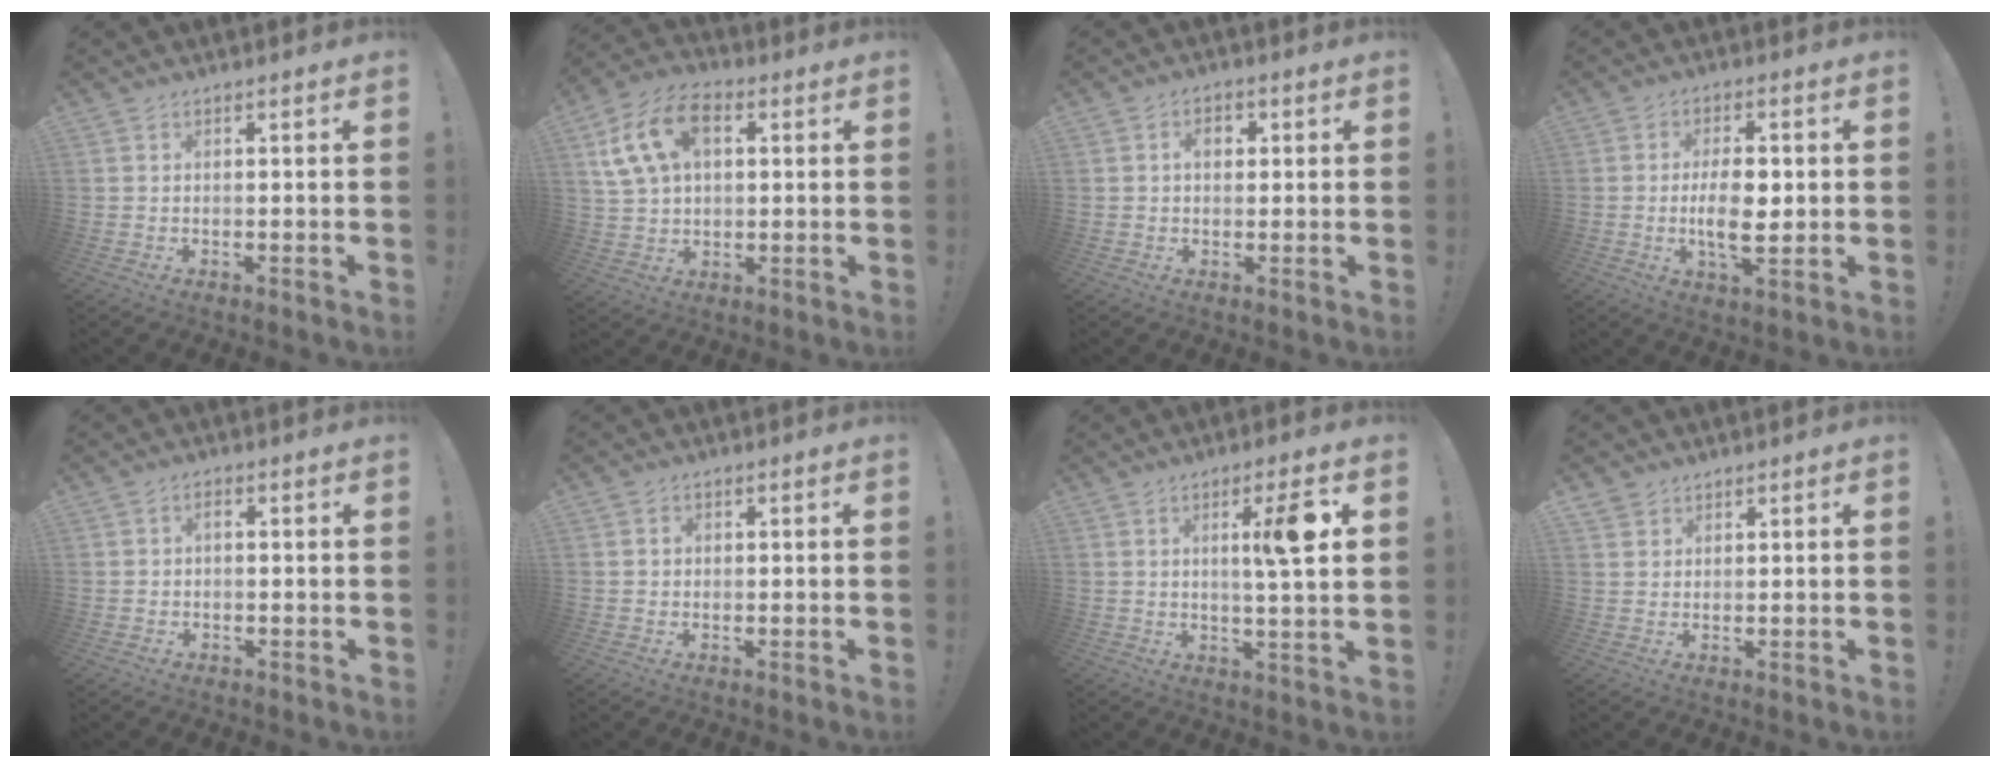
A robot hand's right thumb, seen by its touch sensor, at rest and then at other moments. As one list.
[{"total": 15.4, "force": [5.3, 10.3, 10.1], "torque": [-0.186, -0.005, 0.103]}, {"total": 3.9, "force": [0.8, 2.6, 2.8], "torque": [-0.035, 0.002, 0.008]}, {"total": 9.9, "force": [-0.4, 4.3, 9.0], "torque": [-0.148, -0.010, -0.014]}, {"total": 2.2, "force": [0.0, 2.0, 0.8], "torque": [-0.009, -0.002, -0.001]}, {"total": 1.0, "force": [0.0, 0.9, 0.4], "torque": [-0.003, 0.002, -0.001]}, {"total": 10.2, "force": [3.2, 0.3, 9.7], "torque": [-0.141, -0.012, 0.037]}, {"total": 2.5, "force": [2.0, 1.5, -0.1], "torque": [0.004, -0.014, 0.039]}]